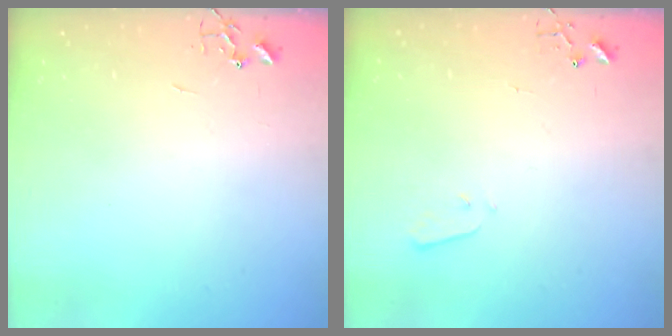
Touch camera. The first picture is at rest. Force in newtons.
{"total": 1.9, "press": 1.9, "slide": 0.4}